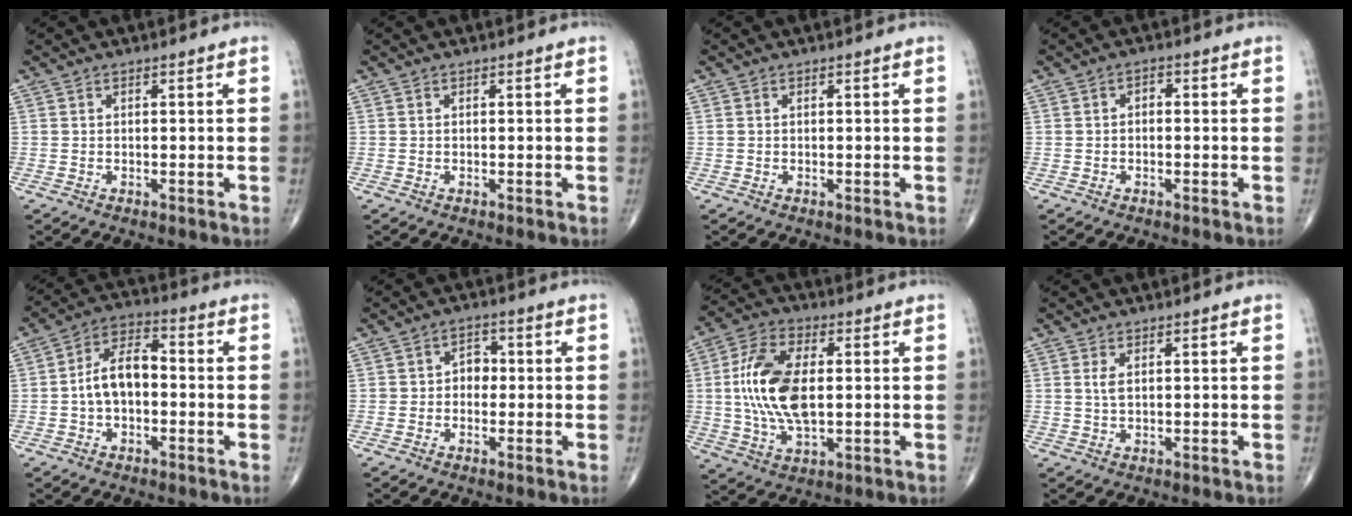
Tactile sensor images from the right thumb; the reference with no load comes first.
{"total": 0.0}
{"total": 0.0}
{"total": 1.4, "force": [-0.2, 0.9, 1.0], "torque": [-0.007, 0.008, -0.009]}
{"total": 8.8, "force": [-1.0, 5.3, 7.0], "torque": [-0.118, 0.037, -0.030]}
{"total": 3.5, "force": [-0.3, 2.8, 2.1], "torque": [-0.009, 0.015, -0.012]}
{"total": 14.6, "force": [0.9, 7.4, 12.5], "torque": [-0.252, 0.004, 0.016]}
{"total": 1.9, "force": [0.6, 0.9, 1.6], "torque": [-0.036, 0.001, 0.015]}